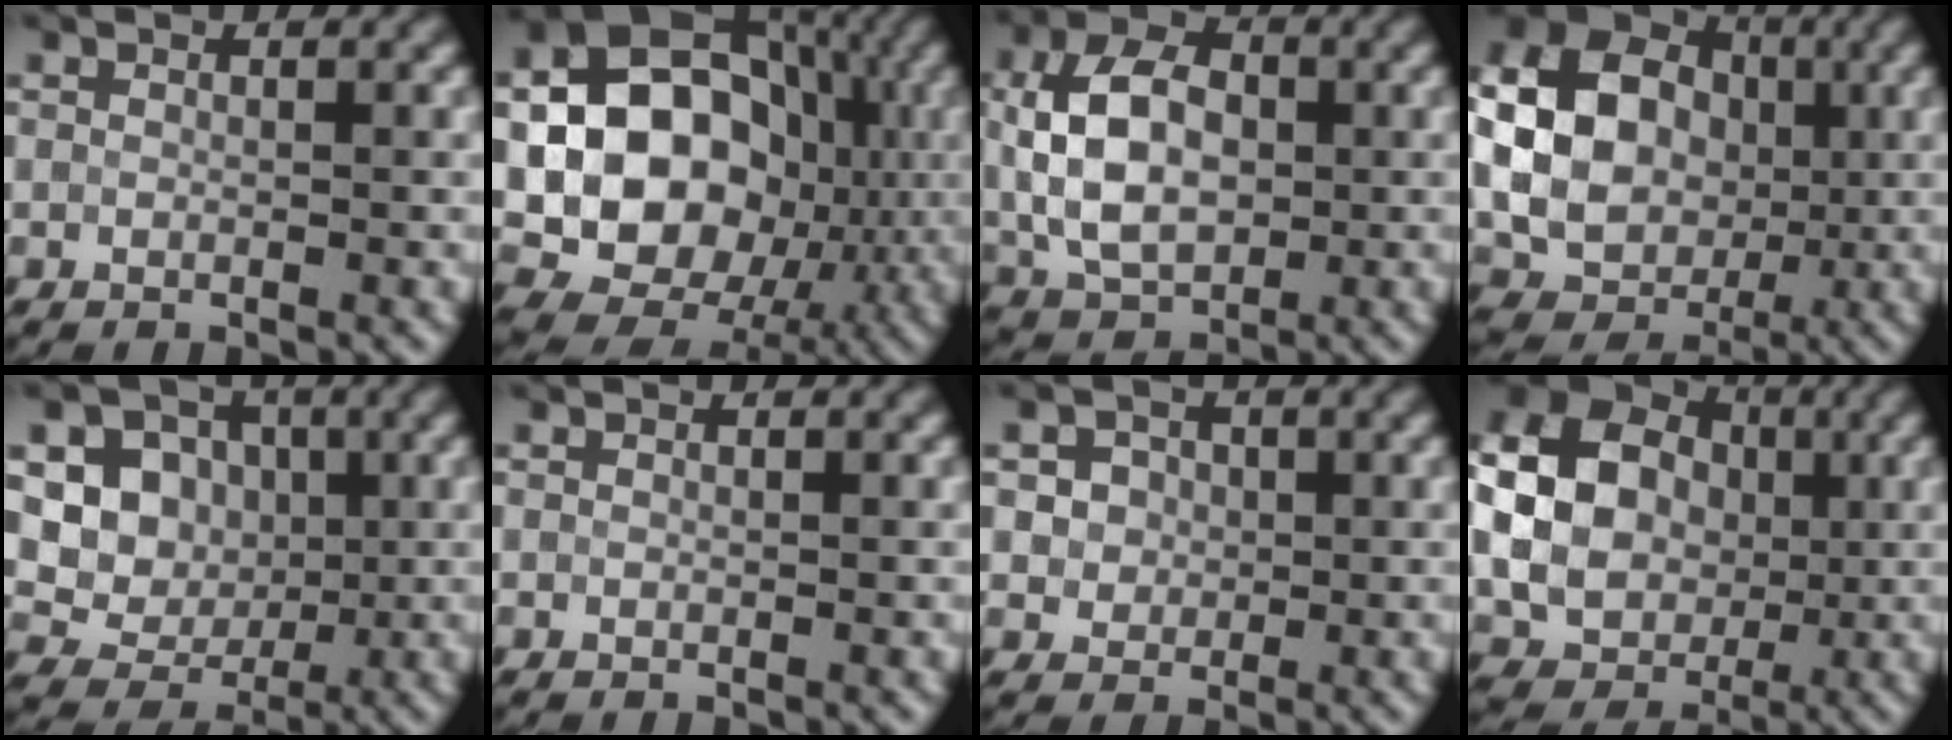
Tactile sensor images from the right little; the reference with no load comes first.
{"total": 16.7, "force": [-0.3, 13.8, 9.4], "torque": [-0.143, 0.006, -0.018]}
{"total": 8.1, "force": [0.7, 5.5, 5.9], "torque": [-0.125, 0.010, 0.010]}
{"total": 16.5, "force": [1.4, 14.3, 8.2], "torque": [-0.183, 0.018, 0.002]}
{"total": 7.4, "force": [1.9, 6.5, 3.1], "torque": [-0.056, 0.013, 0.027]}
{"total": 0.0}
{"total": 3.7, "force": [1.1, 3.2, 1.5], "torque": [-0.022, 0.012, 0.014]}
{"total": 12.1, "force": [0.6, 9.9, 7.0], "torque": [-0.145, 0.007, -0.001]}